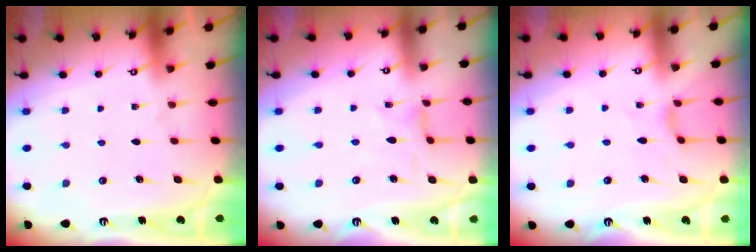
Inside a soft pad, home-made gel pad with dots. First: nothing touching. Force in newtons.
{"total": 1.1, "press": 1.1, "slide": 0.2}
{"total": 2.3, "press": 2.3, "slide": 0.4}